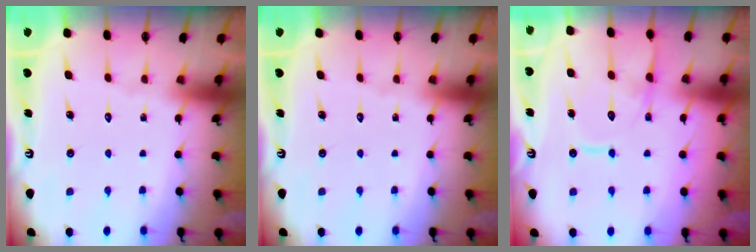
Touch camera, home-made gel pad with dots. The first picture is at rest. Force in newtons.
{"total": 0.0}
{"total": 12.9, "press": 12.8, "slide": 1.2}